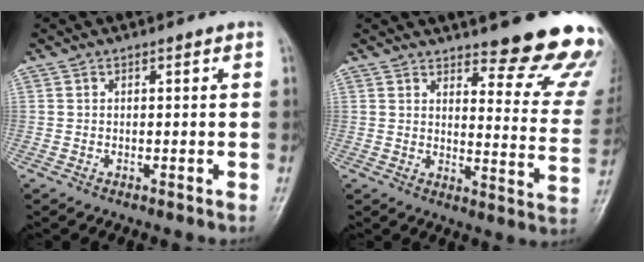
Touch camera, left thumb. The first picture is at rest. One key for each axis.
{"total": 18.6, "fx": 15.3, "fy": 4.2, "fz": 9.7, "tx": -0.081, "ty": -0.120, "tz": 0.178}